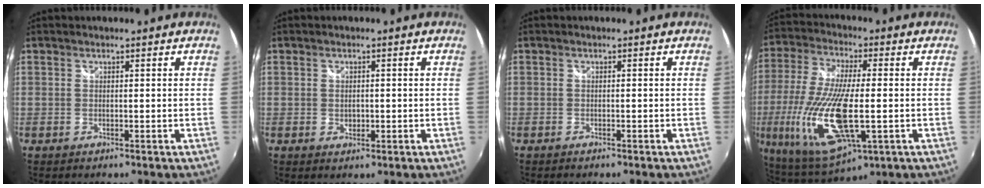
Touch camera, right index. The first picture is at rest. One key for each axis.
{"total": 1.7, "fx": -0.2, "fy": 1.4, "fz": 0.9, "tx": -0.014, "ty": -0.002, "tz": -0.003}
{"total": 0.9, "fx": -0.7, "fy": 0.2, "fz": 0.4, "tx": -0.009, "ty": -0.003, "tz": -0.014}
{"total": 23.2, "fx": -5.0, "fy": 8.2, "fz": 21.2, "tx": -0.453, "ty": -0.046, "tz": -0.084}